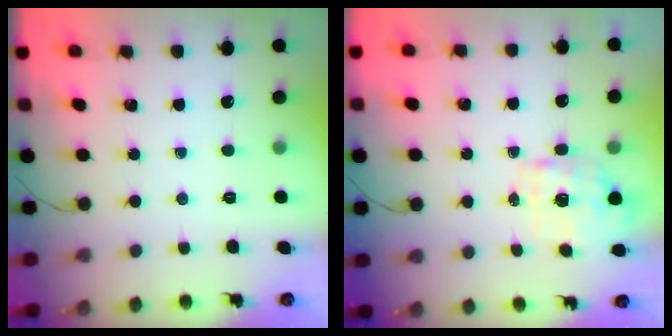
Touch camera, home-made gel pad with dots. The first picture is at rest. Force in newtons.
{"total": 1.1, "press": 1.0, "slide": 0.5}